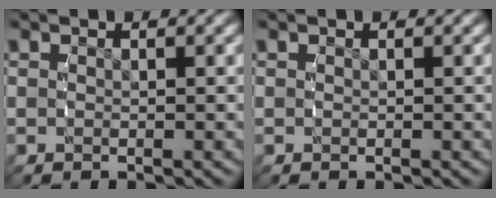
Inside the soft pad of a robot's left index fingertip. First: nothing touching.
{"total": 0.0}